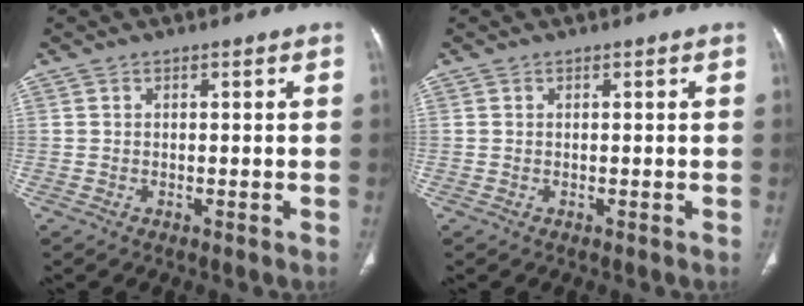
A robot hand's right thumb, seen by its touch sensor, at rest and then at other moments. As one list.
[{"total": 0.0}]